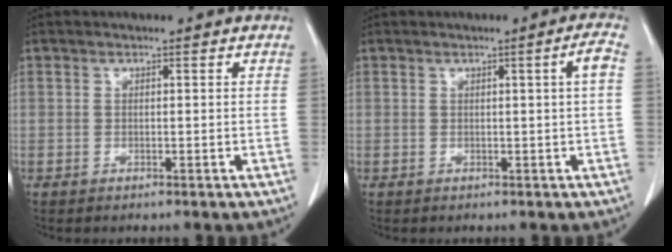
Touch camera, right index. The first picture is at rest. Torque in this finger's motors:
{"motor_torque": [0.19, -0.08, 0.08, 0.02]}